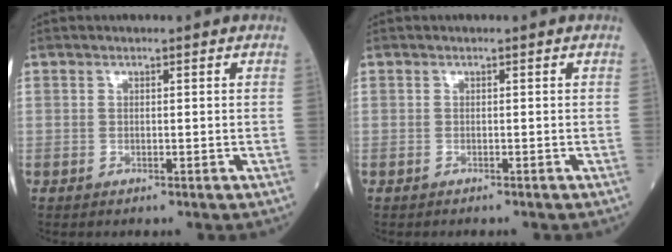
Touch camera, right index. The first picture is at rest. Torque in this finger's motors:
{"motor_torque": [-0.06, 0.09, -0.32, -0.11]}